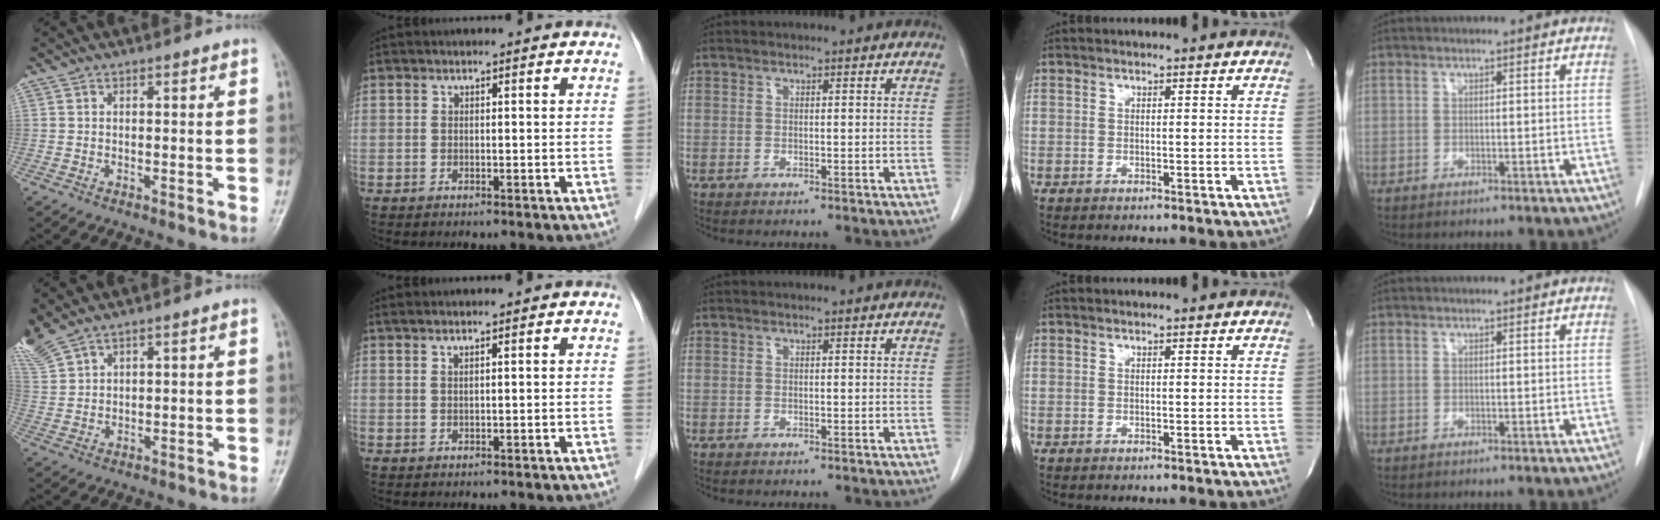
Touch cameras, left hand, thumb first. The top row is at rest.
{"thumb": {"total": 6.6, "force": [5.1, 2.3, 3.5], "torque": [-0.096, 0.000, 0.123]}, "index": {"total": 0.9, "force": [0.6, -0.1, 0.6], "torque": [-0.020, 0.009, 0.016]}}